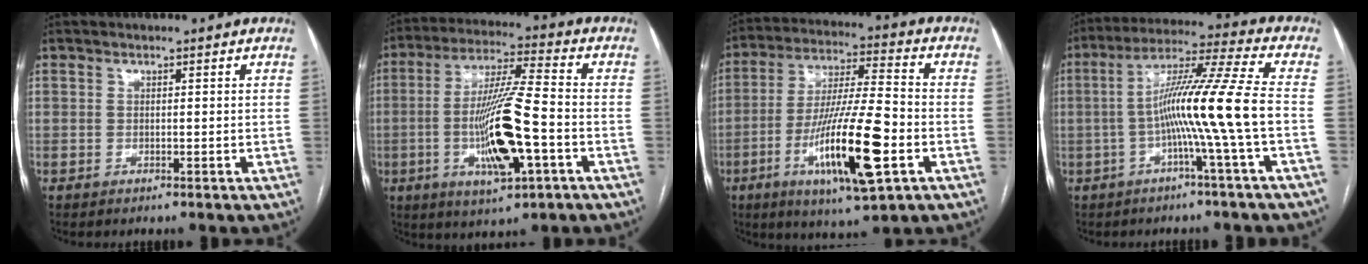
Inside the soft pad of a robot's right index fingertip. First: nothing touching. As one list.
[{"total": 14.5, "force": [-3.6, 1.7, 14.0], "torque": [-0.265, -0.007, -0.060]}, {"total": 17.3, "force": [-5.8, 2.0, 16.2], "torque": [-0.304, -0.016, -0.095]}, {"total": 12.8, "force": [-2.5, -2.3, 12.4], "torque": [-0.217, 0.015, -0.050]}]